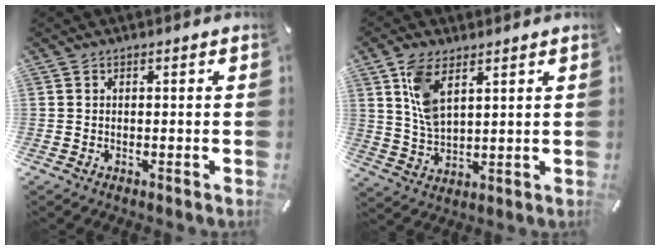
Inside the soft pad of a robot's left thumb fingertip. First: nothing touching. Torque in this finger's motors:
{"motor_torque": [1.49, 1.41, 1.05, -1.02, 0.48]}